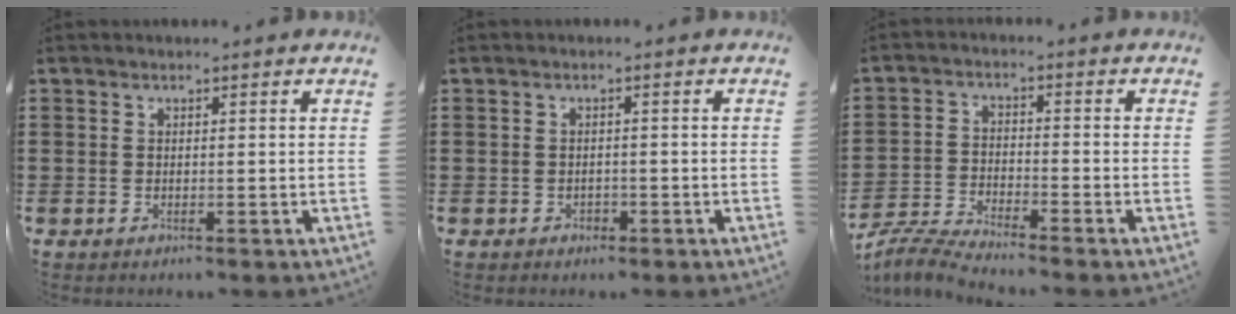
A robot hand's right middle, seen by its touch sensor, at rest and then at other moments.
{"total": 0.9, "force": [-0.7, 0.6, 0.2], "torque": [-0.008, 0.001, -0.015]}
{"total": 5.0, "force": [-4.8, -0.1, 1.4], "torque": [-0.045, -0.012, -0.100]}